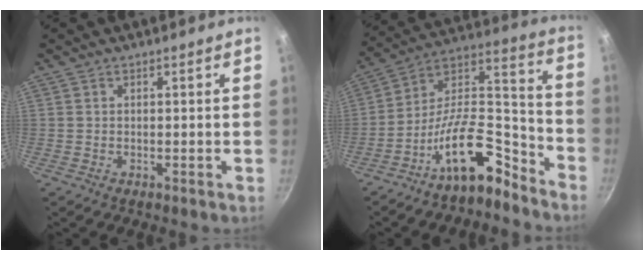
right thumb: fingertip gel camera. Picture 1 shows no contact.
{"total": 16.6, "force": [-11.1, 6.5, 10.5], "torque": [-0.140, 0.119, -0.199]}